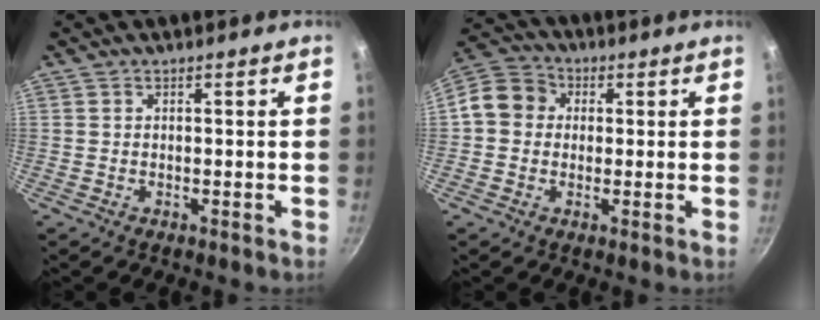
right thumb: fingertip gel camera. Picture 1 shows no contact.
{"total": 8.6, "force": [0.6, 7.6, 4.1], "torque": [-0.049, 0.023, -0.011]}